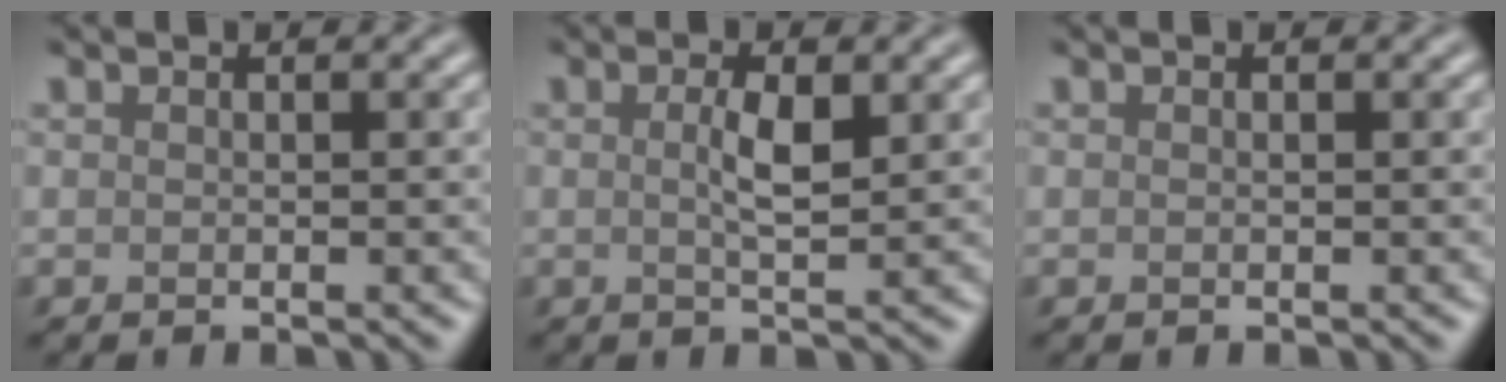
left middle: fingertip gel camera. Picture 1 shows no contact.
{"total": 2.6, "force": [0.5, 0.6, 2.5], "torque": [-0.047, 0.002, 0.007]}
{"total": 0.0}